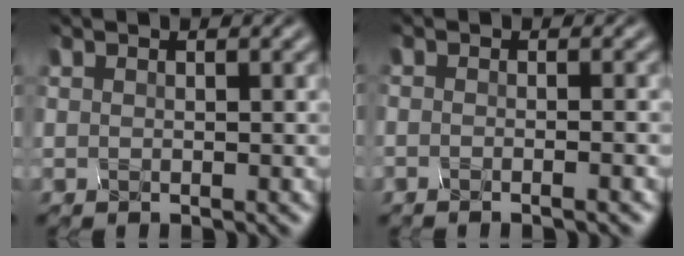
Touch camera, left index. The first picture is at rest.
{"total": 1.6, "force": [-0.8, 0.8, 1.1], "torque": [-0.004, 0.007, -0.034]}